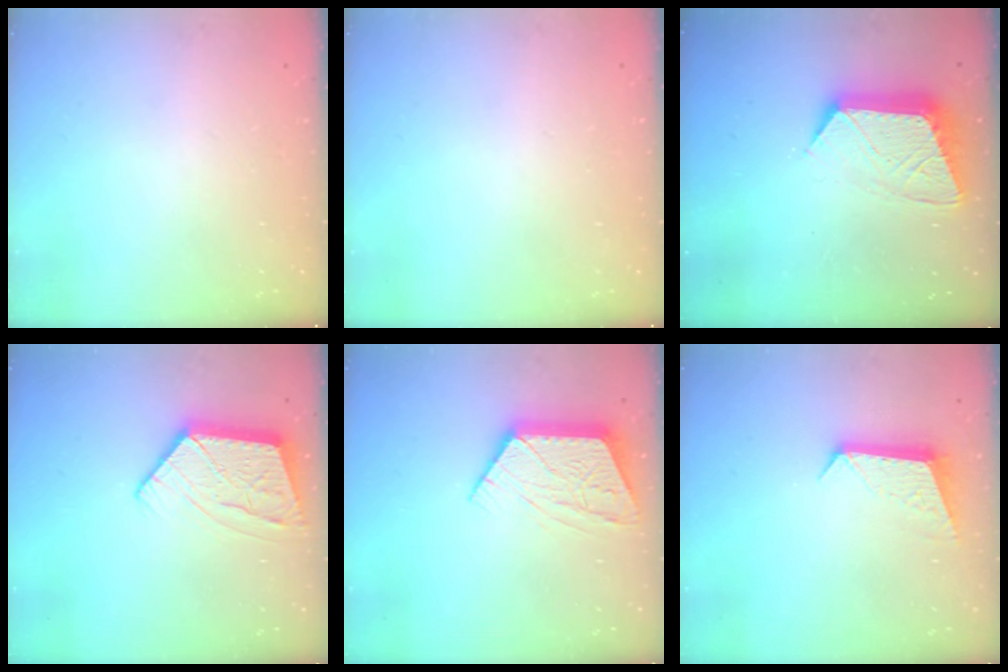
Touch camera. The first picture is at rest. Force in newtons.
{"total": 0.0}
{"total": 12.6, "press": 12.6, "slide": 1.0}
{"total": 13.0, "press": 12.9, "slide": 1.0}
{"total": 12.1, "press": 12.1, "slide": 0.8}
{"total": 10.4, "press": 10.4, "slide": 0.8}